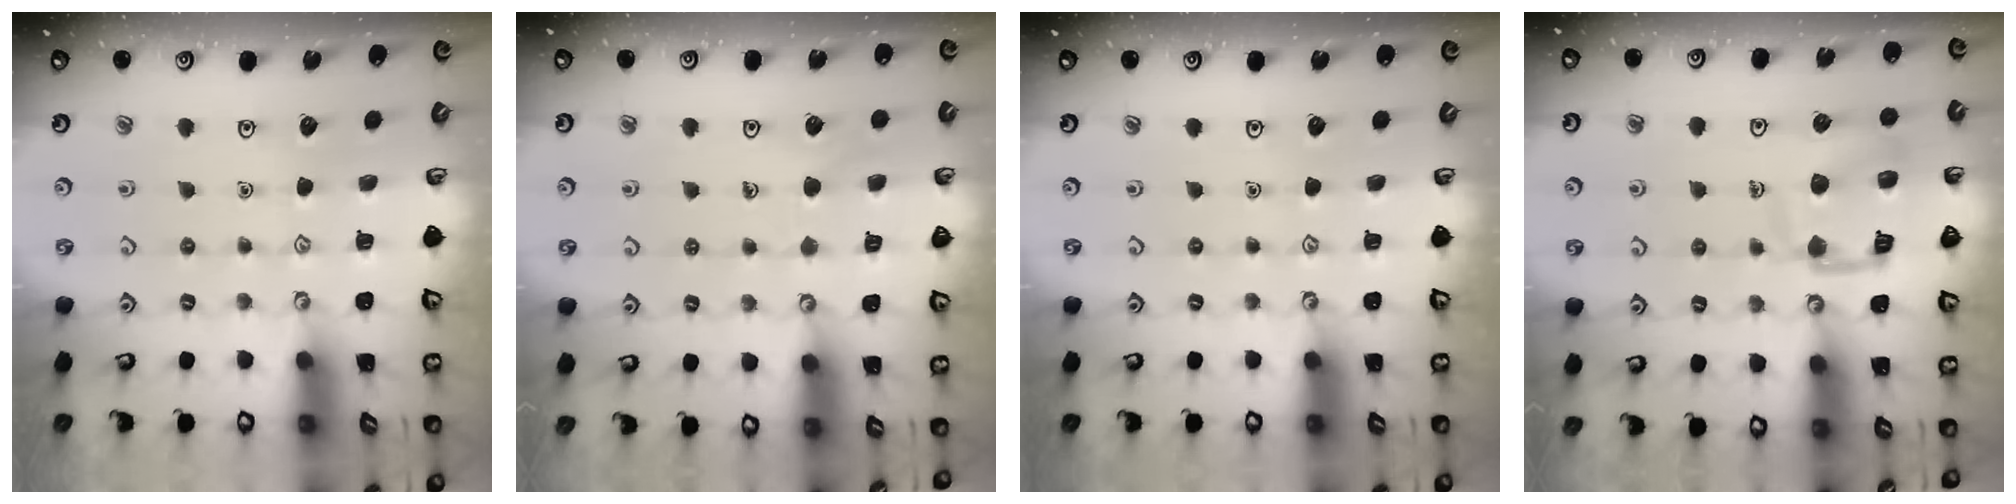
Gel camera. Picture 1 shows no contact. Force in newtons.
{"total": 5.9, "press": 5.9, "slide": 0.5}
{"total": 0.0}
{"total": 12.1, "press": 12.0, "slide": 1.3}